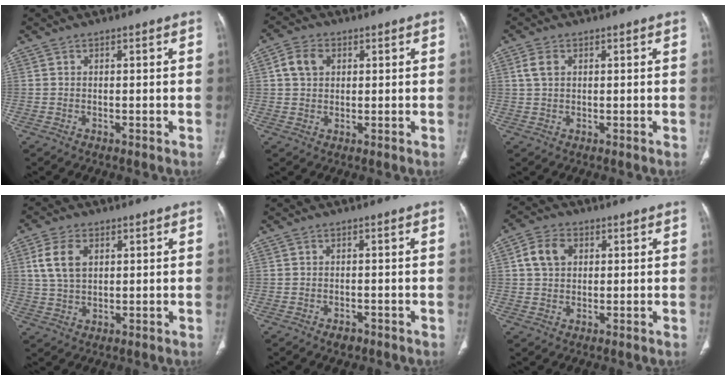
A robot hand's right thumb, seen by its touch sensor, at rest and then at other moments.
{"total": 5.1, "force": [1.5, 3.9, 3.0], "torque": [-0.048, 0.006, 0.026]}
{"total": 2.8, "force": [0.9, 1.9, 1.9], "torque": [-0.043, 0.006, 0.020]}
{"total": 7.2, "force": [2.3, 4.5, 5.1], "torque": [-0.102, -0.001, 0.047]}
{"total": 1.8, "force": [-1.1, 1.1, 0.8], "torque": [-0.011, 0.005, -0.012]}
{"total": 6.1, "force": [1.6, 4.6, 3.7], "torque": [-0.059, 0.007, 0.027]}